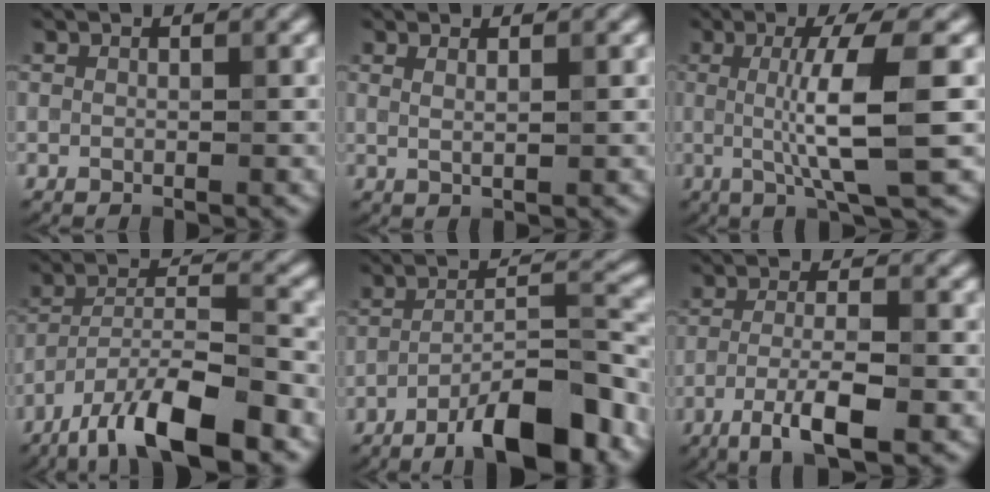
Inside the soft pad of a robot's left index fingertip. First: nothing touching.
{"total": 1.8, "force": [0.9, 0.7, 1.4], "torque": [-0.014, -0.001, 0.006]}
{"total": 7.5, "force": [0.0, 1.3, 7.4], "torque": [-0.118, -0.002, 0.002]}
{"total": 10.4, "force": [-7.3, 2.3, 7.0], "torque": [-0.118, 0.009, -0.137]}
{"total": 10.2, "force": [-6.7, 2.3, 7.2], "torque": [-0.105, 0.016, -0.114]}
{"total": 5.2, "force": [-2.4, 1.2, 4.4], "torque": [-0.082, 0.003, -0.047]}